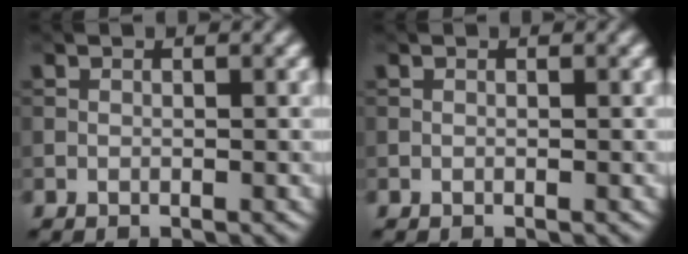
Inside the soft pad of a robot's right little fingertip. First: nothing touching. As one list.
[{"total": 0.0}]